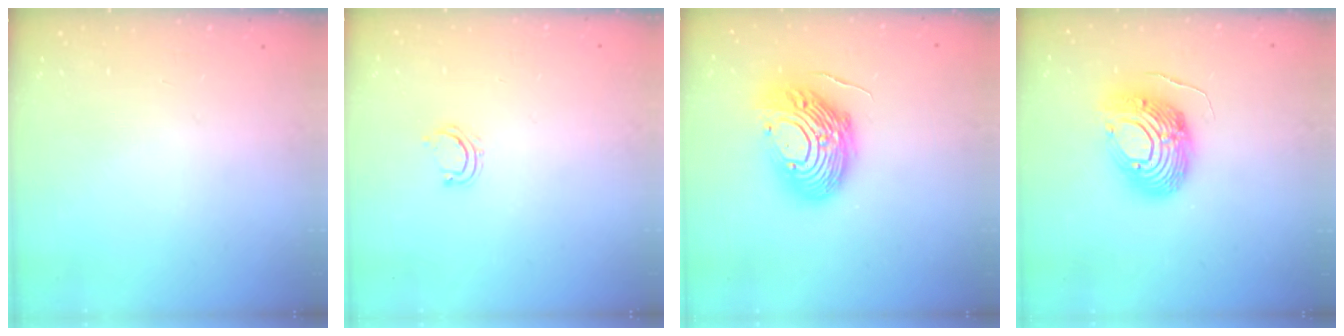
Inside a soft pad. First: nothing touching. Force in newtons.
{"total": 4.1, "press": 4.0, "slide": 1.0}
{"total": 16.8, "press": 16.7, "slide": 1.9}
{"total": 13.7, "press": 13.7, "slide": 1.2}